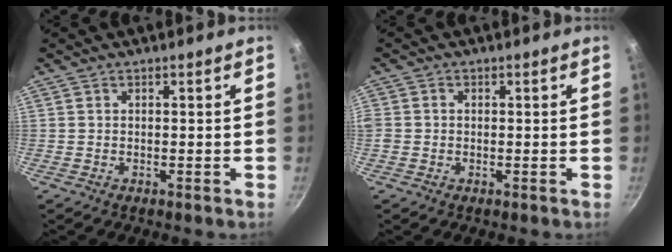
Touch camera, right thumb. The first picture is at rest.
{"total": 1.6, "force": [-0.1, 1.5, 0.7], "torque": [-0.010, 0.004, -0.005]}